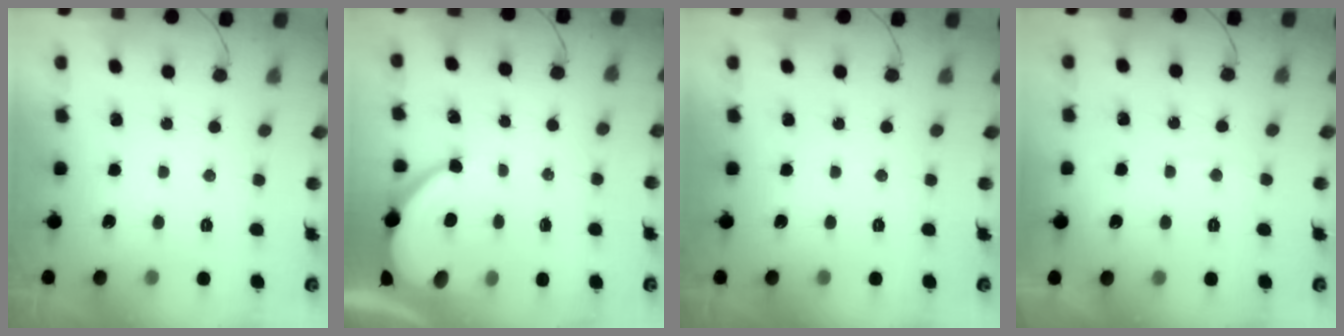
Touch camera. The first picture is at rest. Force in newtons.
{"total": 6.5, "press": 6.4, "slide": 0.9}
{"total": 0.0}
{"total": 2.9, "press": 2.9, "slide": 0.4}